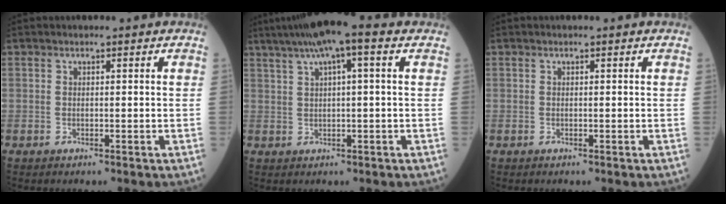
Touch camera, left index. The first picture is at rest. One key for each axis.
{"total": 8.4, "fx": 4.7, "fy": 0.7, "fz": 6.9, "tx": -0.119, "ty": 0.035, "tz": 0.072}
{"total": 0.0}